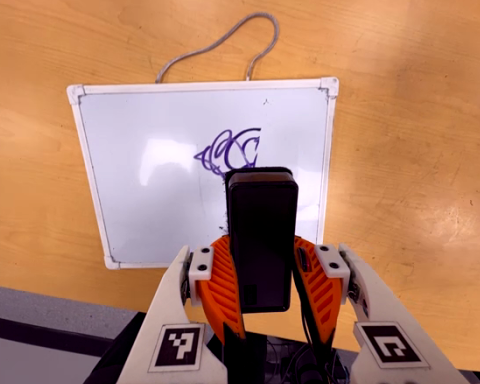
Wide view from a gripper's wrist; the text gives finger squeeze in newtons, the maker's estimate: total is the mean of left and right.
{"total": 9.6, "left": 8.3, "right": 10.9}